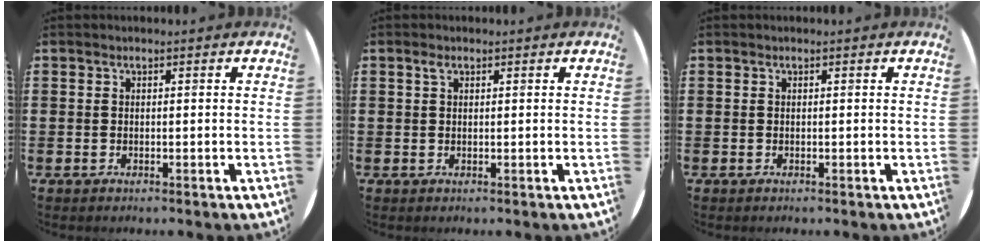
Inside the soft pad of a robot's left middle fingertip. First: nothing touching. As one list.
[{"total": 1.0, "force": [0.5, 0.6, 0.7], "torque": [-0.007, 0.001, 0.008]}, {"total": 0.0}]